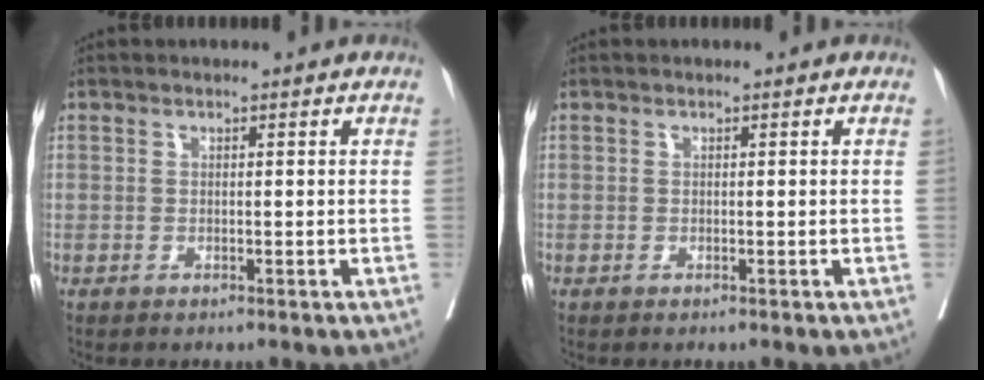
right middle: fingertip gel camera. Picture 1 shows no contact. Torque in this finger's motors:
{"motor_torque": [0.02, -0.58, 0.01, 0.00]}